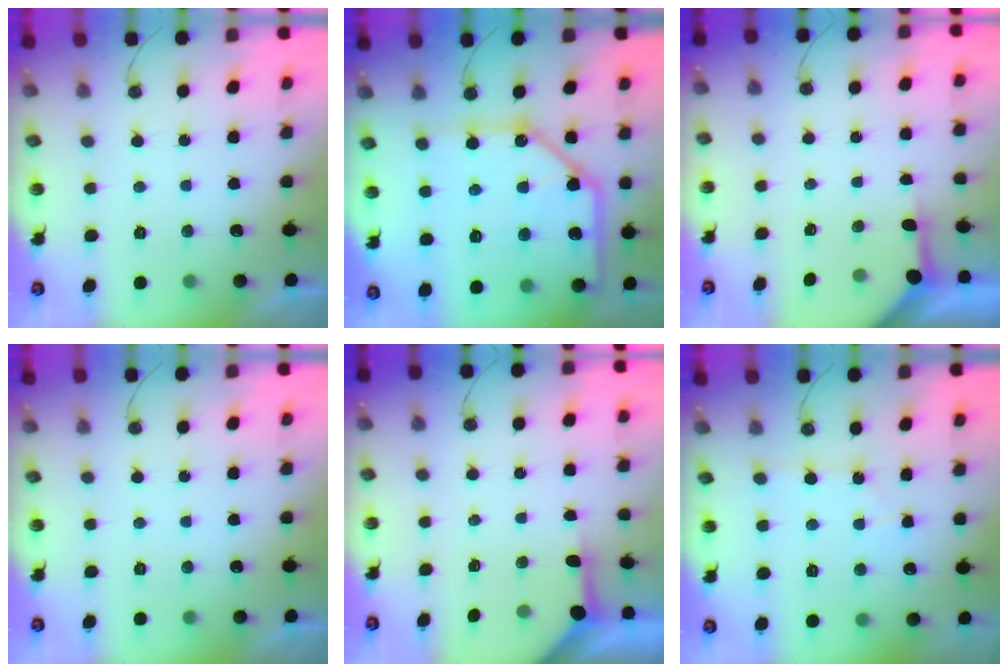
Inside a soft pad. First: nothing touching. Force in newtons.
{"total": 17.3, "press": 17.1, "slide": 2.2}
{"total": 3.4, "press": 3.3, "slide": 0.4}
{"total": 0.0}
{"total": 3.4, "press": 3.4, "slide": 0.5}
{"total": 3.0, "press": 2.9, "slide": 0.5}